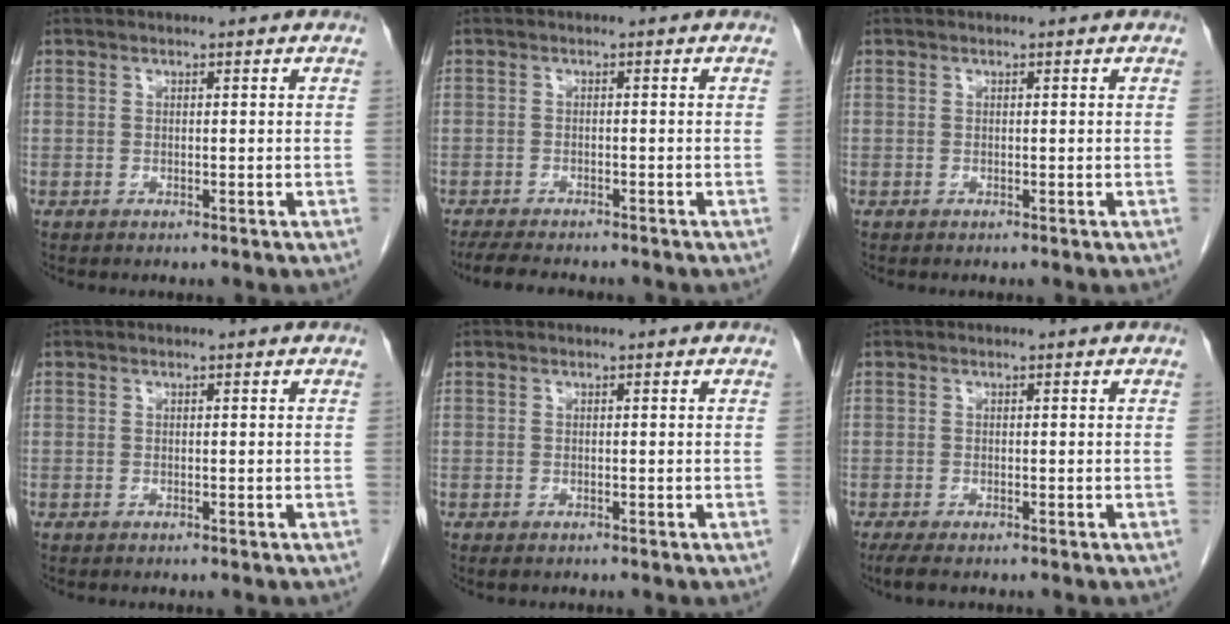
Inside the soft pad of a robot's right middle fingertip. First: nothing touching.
{"total": 7.6, "force": [-6.6, 1.3, 3.5], "torque": [-0.056, -0.013, -0.099]}
{"total": 0.0}
{"total": 0.0}
{"total": 0.8, "force": [-0.6, 0.2, 0.5], "torque": [-0.007, -0.003, -0.006]}
{"total": 2.8, "force": [-2.1, 0.3, 1.8], "torque": [-0.030, -0.009, -0.033]}